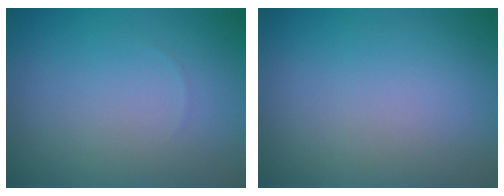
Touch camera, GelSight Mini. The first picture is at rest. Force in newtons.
{"total": 0.0}